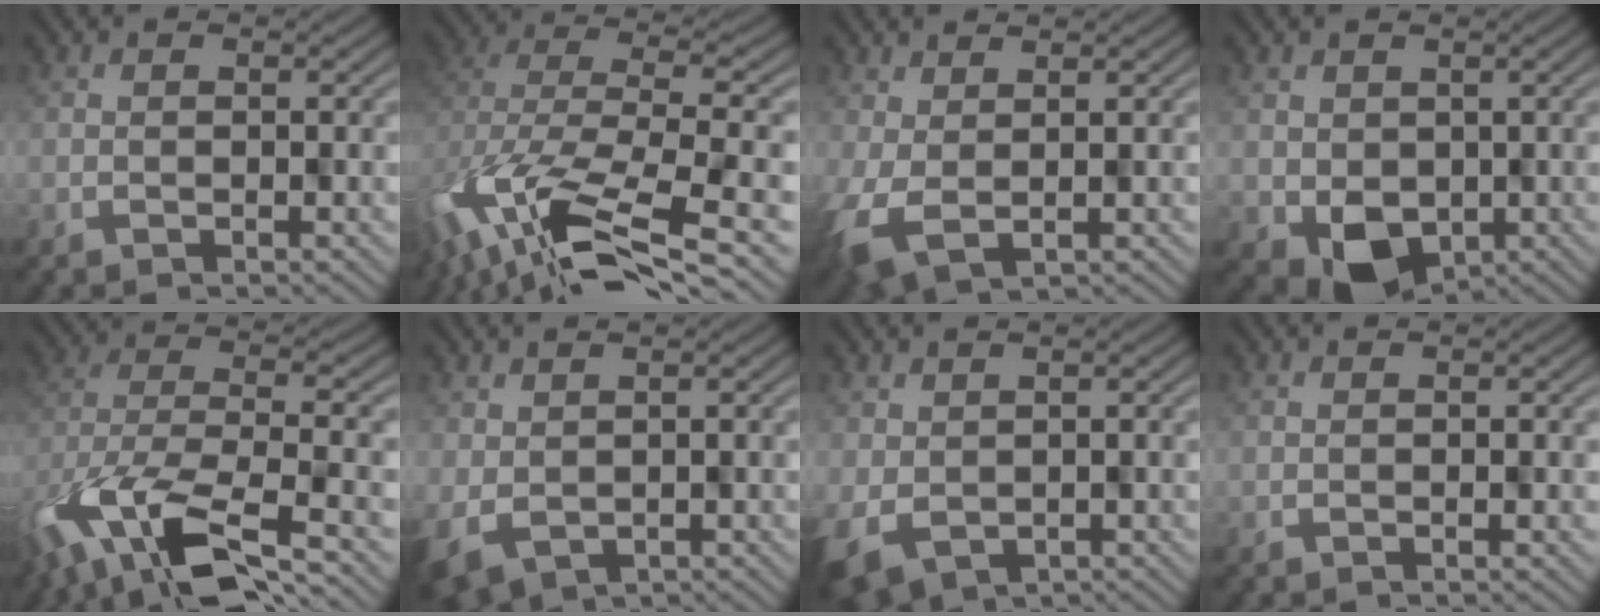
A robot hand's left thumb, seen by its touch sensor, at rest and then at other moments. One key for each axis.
{"total": 13.7, "fx": -4.5, "fy": 6.6, "fz": 11.1, "tx": -0.258, "ty": -0.034, "tz": -0.049}
{"total": 5.0, "fx": -0.8, "fy": 2.7, "fz": 4.1, "tx": -0.100, "ty": -0.021, "tz": -0.008}
{"total": 6.6, "fx": -1.0, "fy": 5.4, "fz": 3.6, "tx": -0.068, "ty": -0.037, "tz": 0.007}
{"total": 14.1, "fx": -6.8, "fy": 6.4, "fz": 10.5, "tx": -0.246, "ty": -0.036, "tz": -0.107}
{"total": 5.0, "fx": -1.7, "fy": 3.5, "fz": 3.2, "tx": -0.069, "ty": -0.029, "tz": -0.015}
{"total": 5.6, "fx": -2.0, "fy": 3.9, "fz": 3.5, "tx": -0.076, "ty": -0.034, "tz": -0.019}
{"total": 0.0}